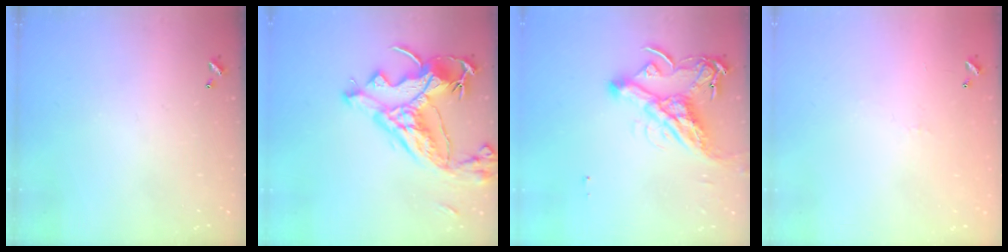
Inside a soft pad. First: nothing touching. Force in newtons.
{"total": 14.9, "press": 14.7, "slide": 2.3}
{"total": 10.7, "press": 10.6, "slide": 1.6}
{"total": 6.5, "press": 6.4, "slide": 0.7}